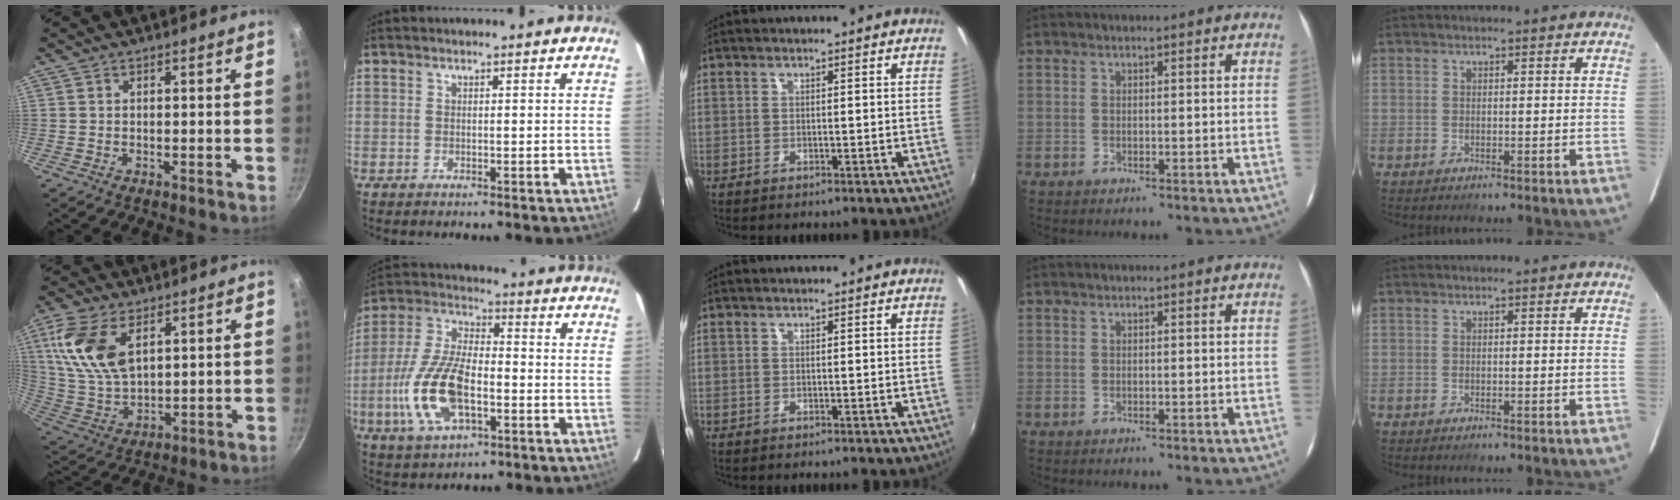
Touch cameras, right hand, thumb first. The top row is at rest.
{"thumb": {"total": 14.4, "force": [5.5, 8.0, 10.7], "torque": [-0.204, -0.020, 0.118]}, "index": {"total": 15.8, "force": [-4.7, 7.3, 13.2], "torque": [-0.292, -0.004, -0.084]}}